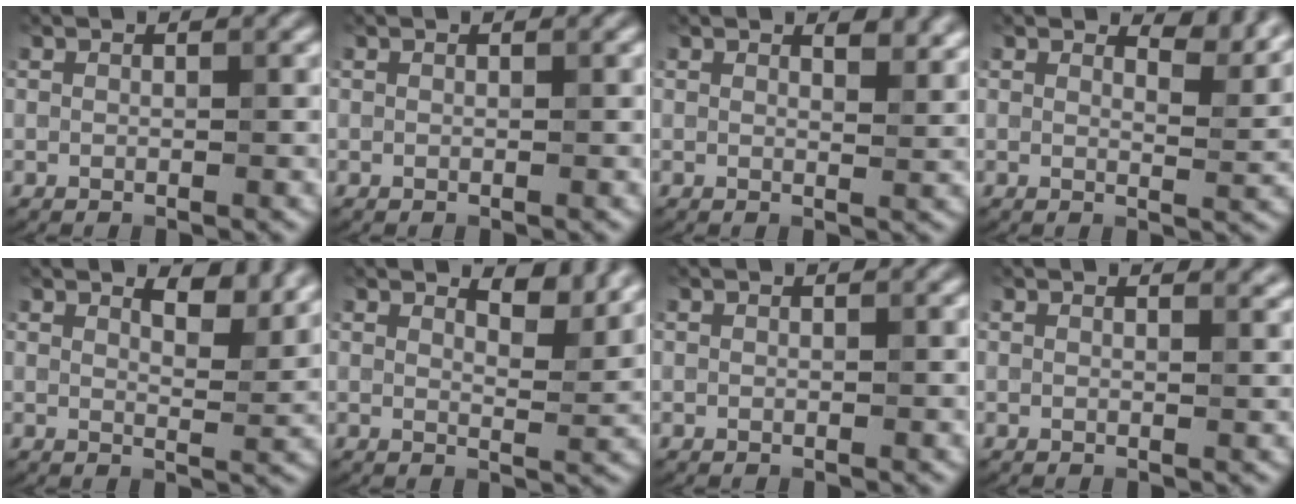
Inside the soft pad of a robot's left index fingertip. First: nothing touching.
{"total": 0.0}
{"total": 2.4, "force": [1.8, 0.8, 1.4], "torque": [-0.013, -0.003, 0.029]}
{"total": 3.6, "force": [3.1, 0.9, 1.6], "torque": [-0.024, -0.004, 0.040]}
{"total": 4.5, "force": [3.3, 1.4, 2.7], "torque": [-0.040, -0.001, 0.047]}
{"total": 3.9, "force": [3.1, 1.0, 2.1], "torque": [-0.030, -0.003, 0.042]}
{"total": 0.0}
{"total": 1.3, "force": [1.1, 0.3, 0.5], "torque": [-0.003, 0.000, 0.012]}